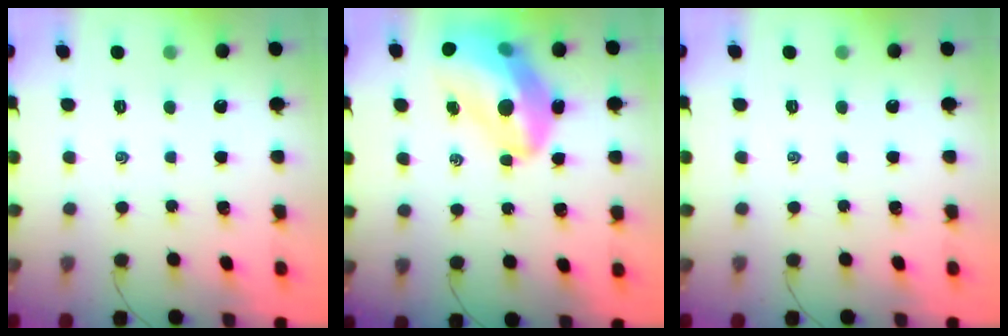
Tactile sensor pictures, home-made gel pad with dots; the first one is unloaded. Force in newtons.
{"total": 19.3, "press": 18.6, "slide": 5.0}
{"total": 0.0}